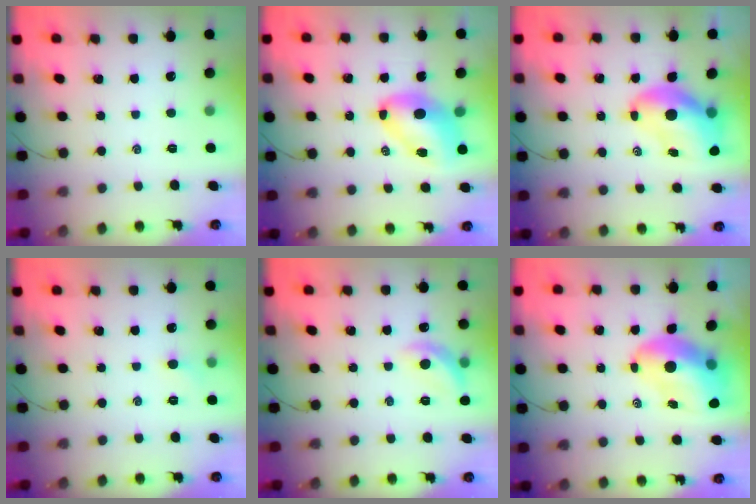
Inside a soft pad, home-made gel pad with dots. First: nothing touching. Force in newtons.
{"total": 8.5, "press": 8.3, "slide": 1.8}
{"total": 10.4, "press": 10.0, "slide": 3.0}
{"total": 4.0, "press": 3.8, "slide": 1.2}
{"total": 9.3, "press": 9.2, "slide": 1.2}
{"total": 9.8, "press": 9.5, "slide": 2.6}